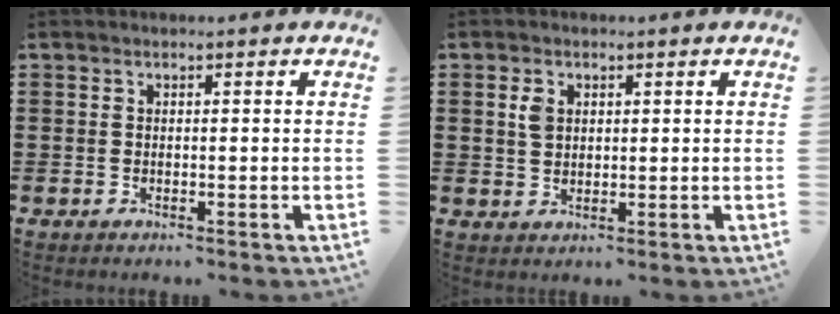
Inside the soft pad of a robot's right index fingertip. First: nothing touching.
{"total": 2.4, "force": [0.8, 1.7, 1.6], "torque": [-0.037, 0.006, 0.014]}